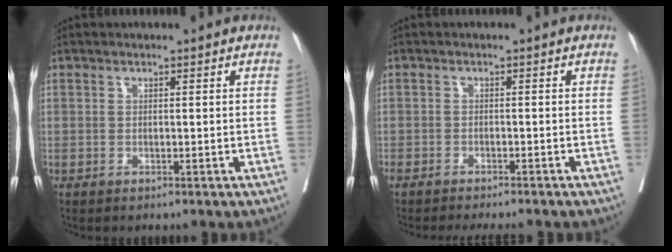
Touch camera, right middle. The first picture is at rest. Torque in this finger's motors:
{"motor_torque": [0.11, -0.10, 0.06, 0.04]}